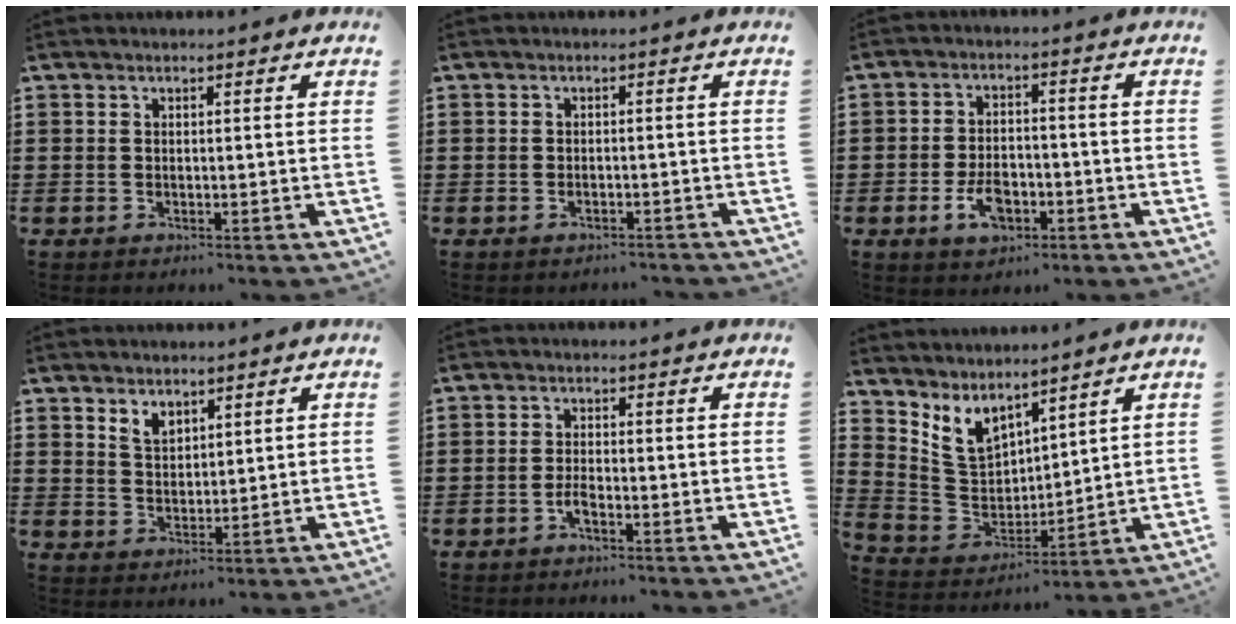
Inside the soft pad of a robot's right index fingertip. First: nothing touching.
{"total": 1.1, "force": [-0.9, 0.4, 0.4], "torque": [-0.012, -0.002, -0.018]}
{"total": 5.5, "force": [-2.4, 3.1, 3.8], "torque": [-0.069, 0.003, -0.047]}
{"total": 3.1, "force": [2.4, 1.8, 0.9], "torque": [-0.024, 0.005, 0.046]}
{"total": 2.1, "force": [-1.2, 0.5, 1.6], "torque": [-0.038, -0.003, -0.025]}
{"total": 7.0, "force": [4.9, 4.2, 2.7], "torque": [-0.083, -0.022, 0.094]}